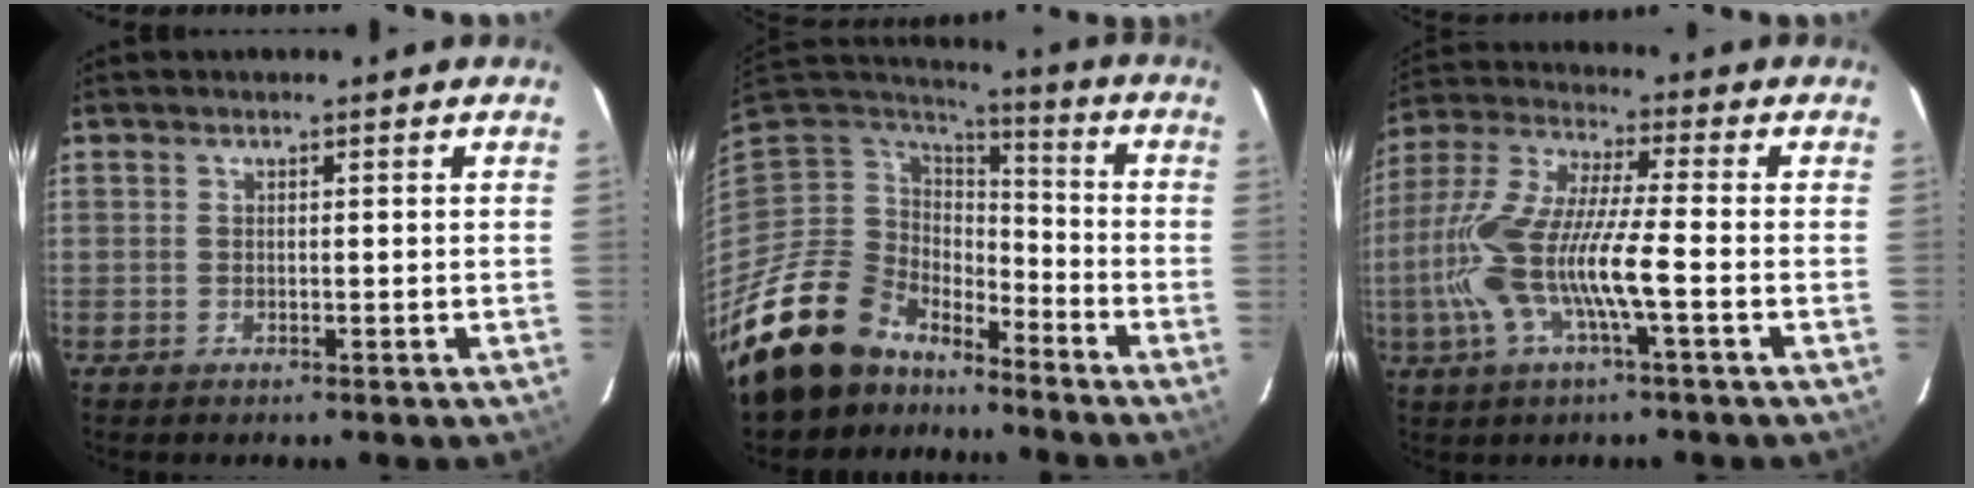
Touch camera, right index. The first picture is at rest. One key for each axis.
{"total": 17.2, "fx": -14.0, "fy": 9.1, "fz": 4.0, "tx": -0.106, "ty": 0.013, "tz": -0.245}
{"total": 15.5, "fx": -4.0, "fy": 2.2, "fz": 14.9, "tx": -0.303, "ty": -0.004, "tz": -0.078}